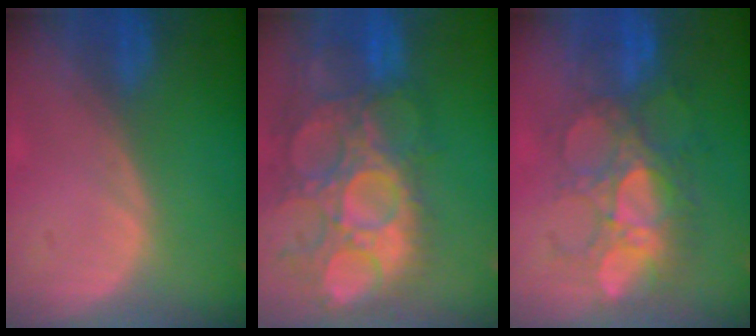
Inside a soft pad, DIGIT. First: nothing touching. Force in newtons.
{"total": 15.0, "press": 12.5, "slide": 8.2}
{"total": 8.8, "press": 8.6, "slide": 1.5}